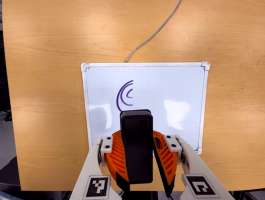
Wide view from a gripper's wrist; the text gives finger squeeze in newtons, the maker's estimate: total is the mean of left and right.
{"total": 11.3, "left": 11.4, "right": 11.3}